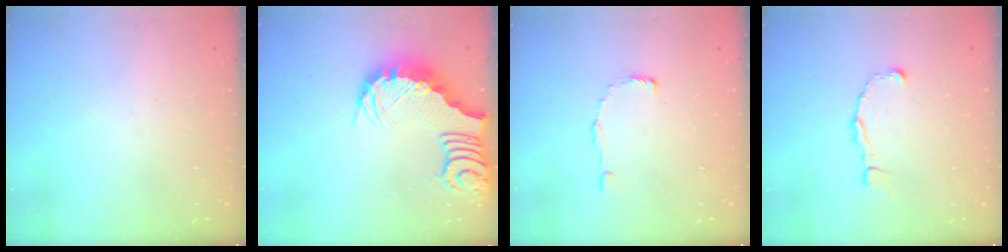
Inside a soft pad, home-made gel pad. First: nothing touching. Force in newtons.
{"total": 3.9, "press": 3.8, "slide": 0.7}
{"total": 5.4, "press": 5.4, "slide": 0.5}
{"total": 2.5, "press": 2.5, "slide": 0.2}